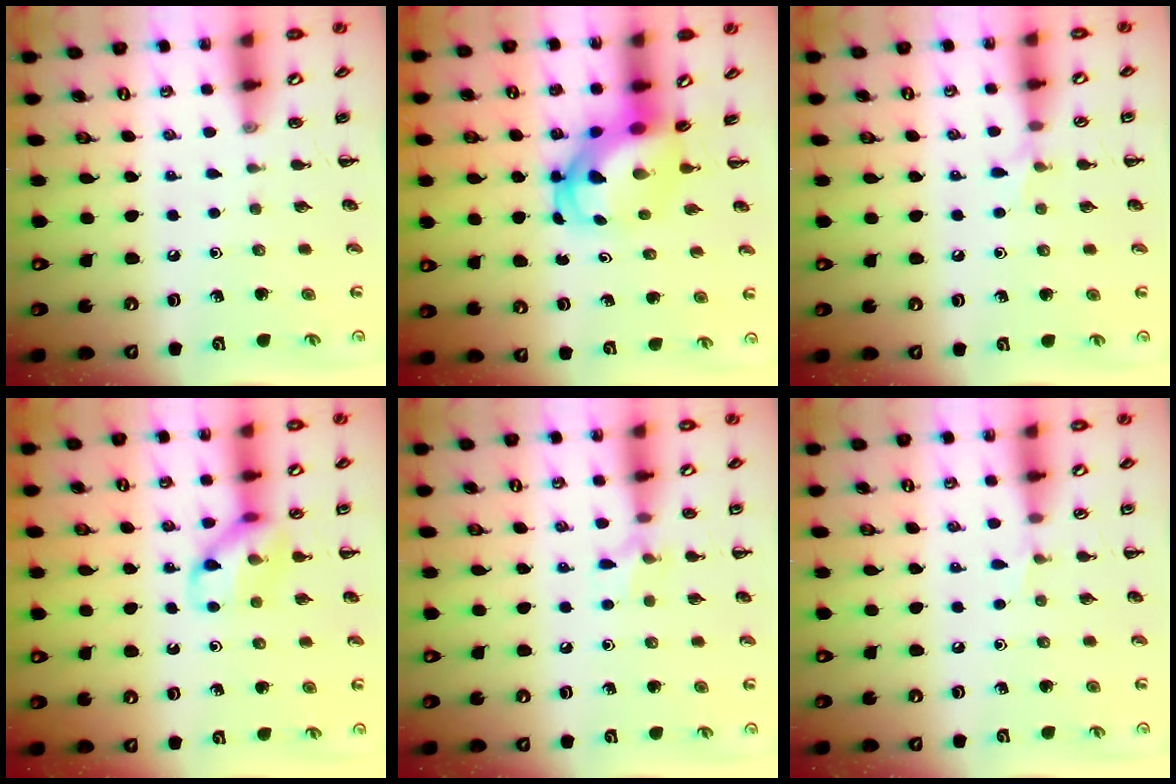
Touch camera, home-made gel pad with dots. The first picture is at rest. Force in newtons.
{"total": 5.1, "press": 5.0, "slide": 0.9}
{"total": 4.5, "press": 4.2, "slide": 1.5}
{"total": 11.5, "press": 11.4, "slide": 1.6}
{"total": 6.5, "press": 6.2, "slide": 2.0}
{"total": 3.7, "press": 3.5, "slide": 1.2}